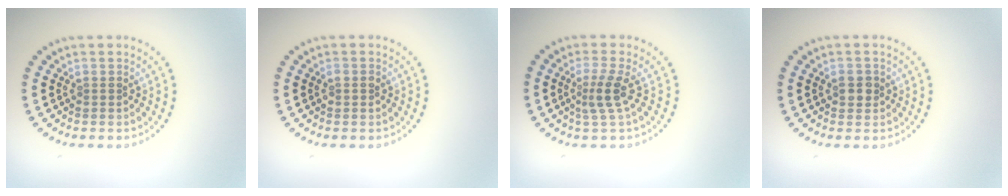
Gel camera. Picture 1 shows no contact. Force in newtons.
{"total": 1.1, "press": 1.1, "slide": 0.2}
{"total": 2.5, "press": 1.7, "slide": 1.8}
{"total": 1.4, "press": 1.4, "slide": 0.3}